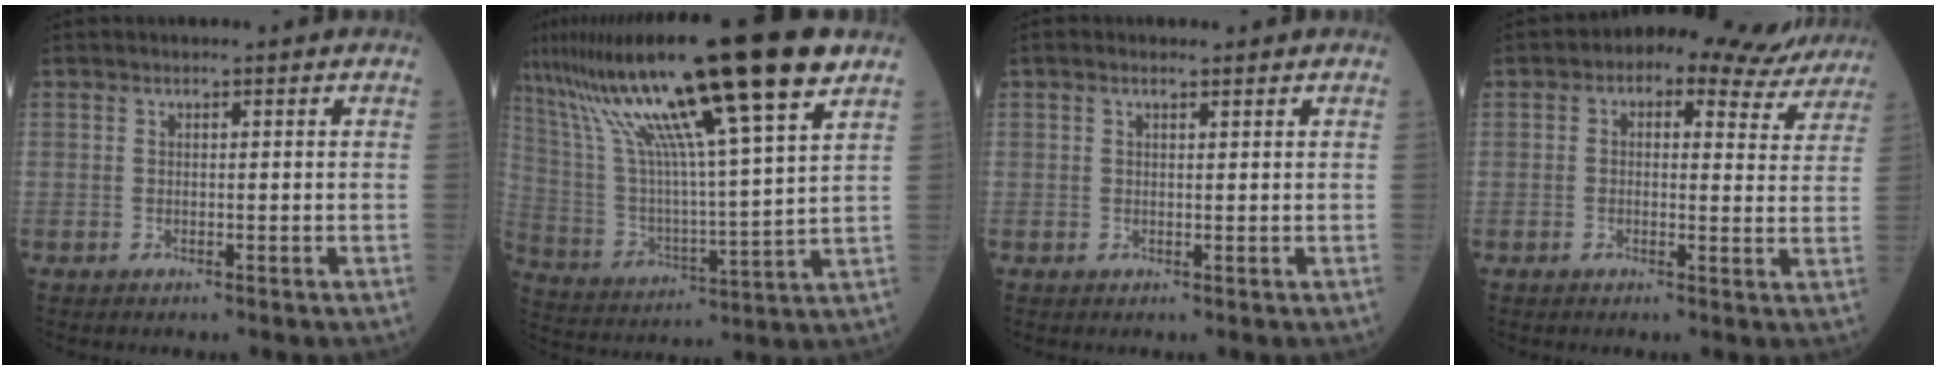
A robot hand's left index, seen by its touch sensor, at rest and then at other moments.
{"total": 25.0, "force": [16.3, 0.5, 18.9], "torque": [-0.343, 0.036, 0.281]}
{"total": 1.0, "force": [0.7, 0.3, 0.6], "torque": [-0.019, 0.007, 0.012]}
{"total": 11.2, "force": [8.7, 5.1, 4.8], "torque": [-0.048, 0.029, 0.086]}